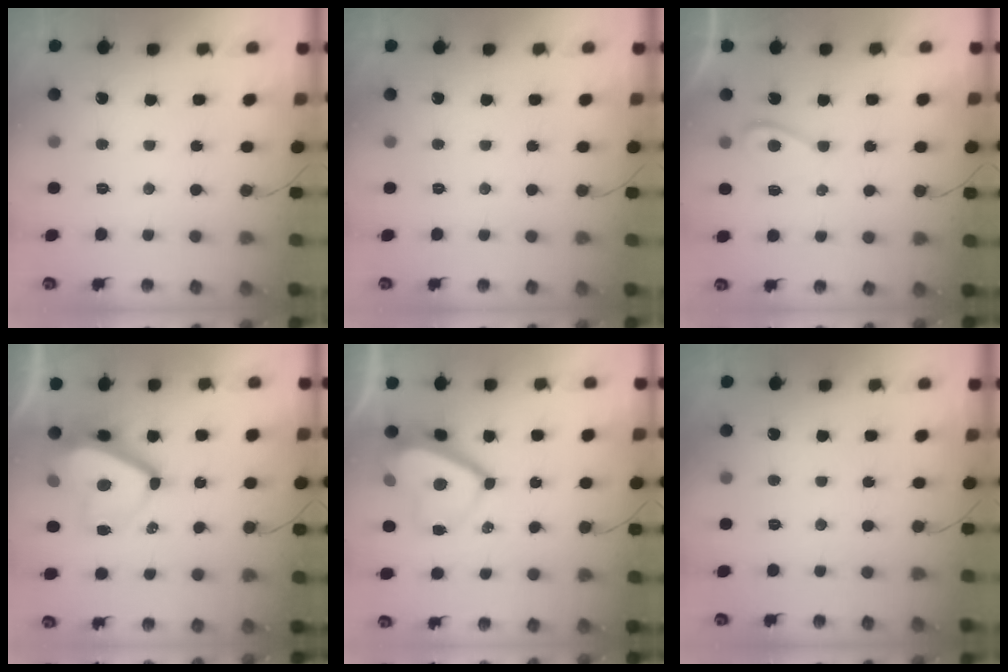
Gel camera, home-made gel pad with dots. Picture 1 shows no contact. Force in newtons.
{"total": 0.0}
{"total": 2.3, "press": 2.3, "slide": 0.5}
{"total": 13.6, "press": 13.5, "slide": 1.4}
{"total": 9.8, "press": 9.7, "slide": 1.2}
{"total": 0.0}